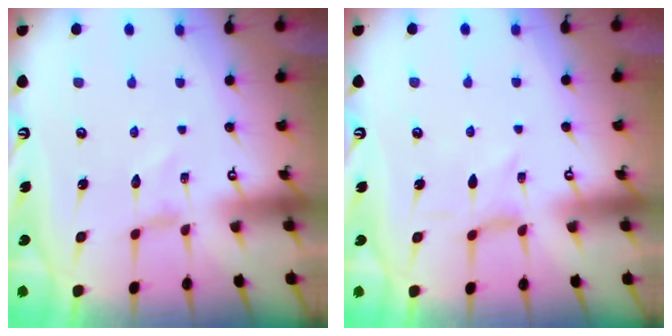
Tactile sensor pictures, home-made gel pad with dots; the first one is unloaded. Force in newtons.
{"total": 0.0}